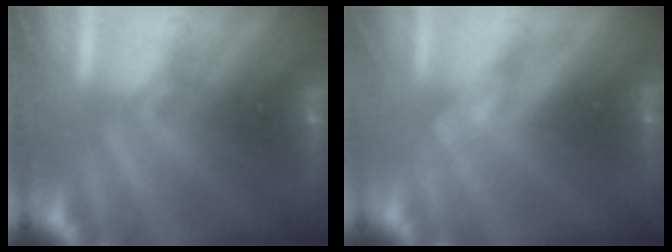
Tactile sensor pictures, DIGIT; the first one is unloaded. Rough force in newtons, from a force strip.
{"total": 2.7}